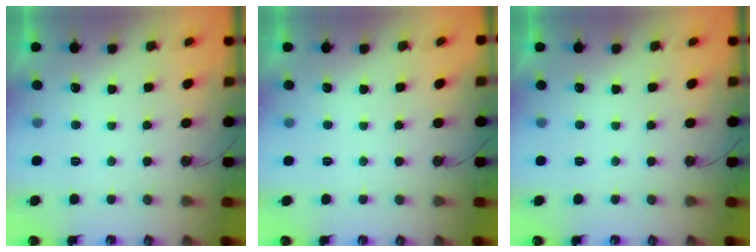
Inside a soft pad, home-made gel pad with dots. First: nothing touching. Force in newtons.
{"total": 0.0}
{"total": 0.0}